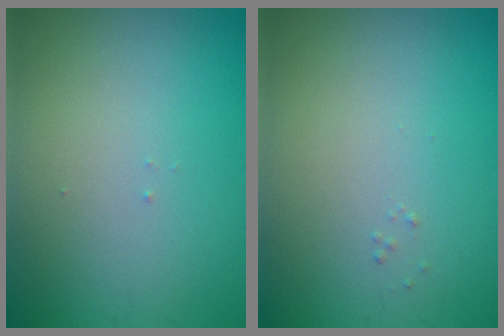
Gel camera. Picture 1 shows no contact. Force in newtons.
{"total": 0.0}